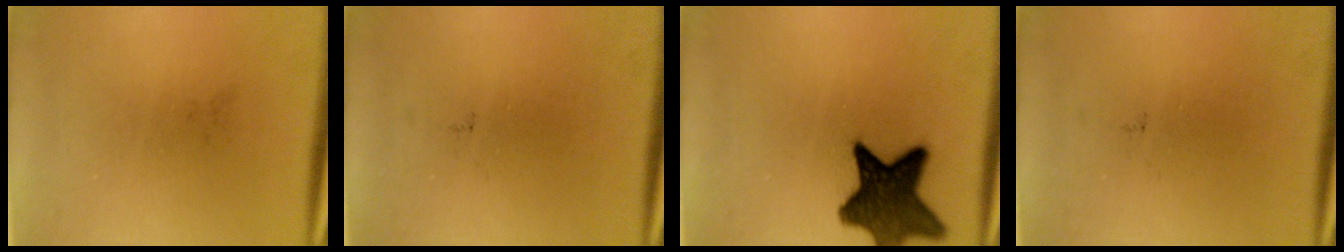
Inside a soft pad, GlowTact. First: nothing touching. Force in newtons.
{"total": 0.0}
{"total": 12.4}
{"total": 0.0}